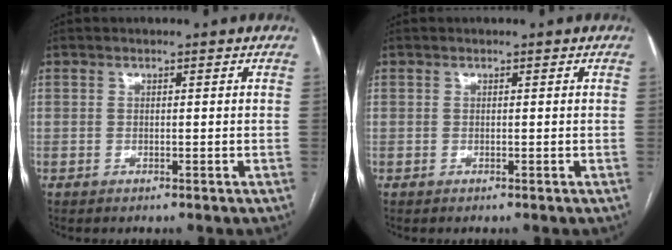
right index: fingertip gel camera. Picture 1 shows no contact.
{"total": 0.0}